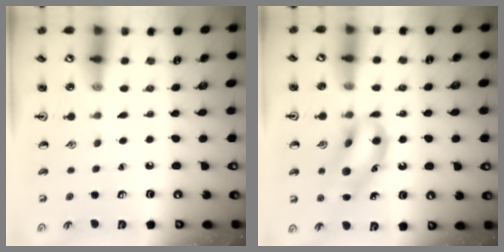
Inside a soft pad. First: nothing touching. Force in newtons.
{"total": 14.2, "press": 13.8, "slide": 3.3}